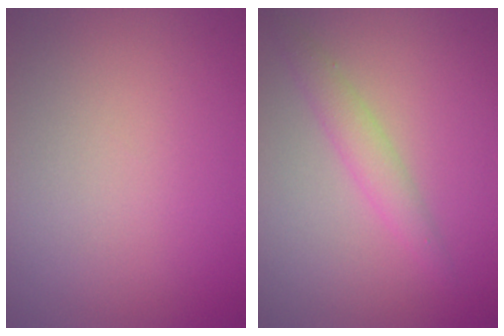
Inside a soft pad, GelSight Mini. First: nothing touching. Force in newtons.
{"total": 2.3, "press": 2.3, "slide": 0.0}